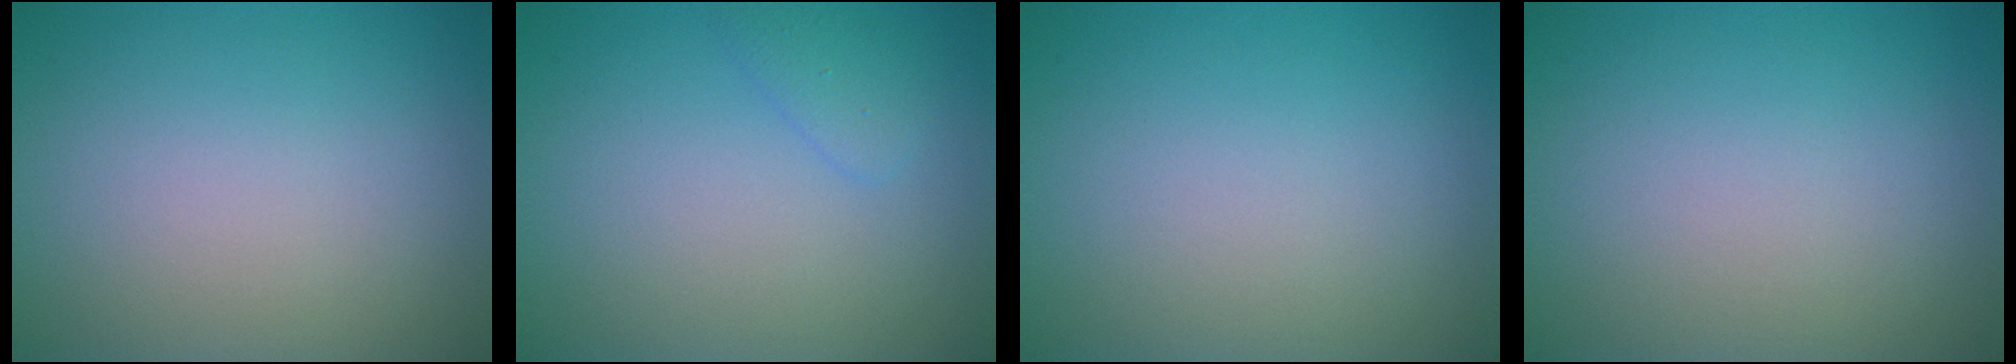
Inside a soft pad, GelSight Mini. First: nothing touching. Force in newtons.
{"total": 1.3, "press": 1.3, "slide": 0.0}
{"total": 0.0}
{"total": 0.0}